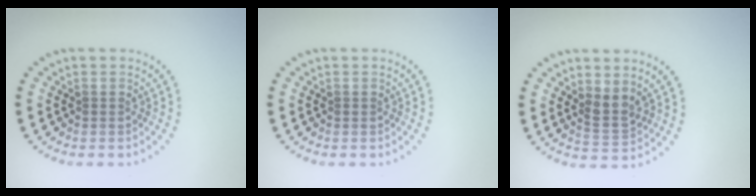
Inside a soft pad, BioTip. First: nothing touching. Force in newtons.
{"total": 0.0}
{"total": 2.2, "press": 1.8, "slide": 1.2}